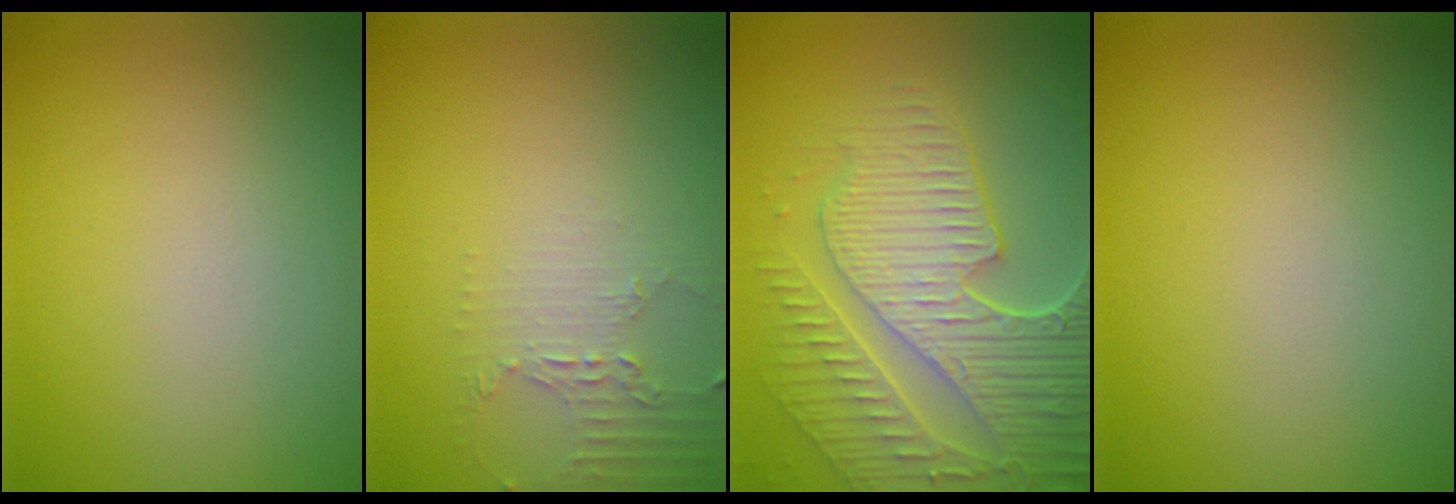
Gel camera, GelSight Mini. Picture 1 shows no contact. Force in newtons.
{"total": 2.1, "press": 1.5, "slide": 1.5}
{"total": 9.3, "press": 6.3, "slide": 6.8}
{"total": 0.0}